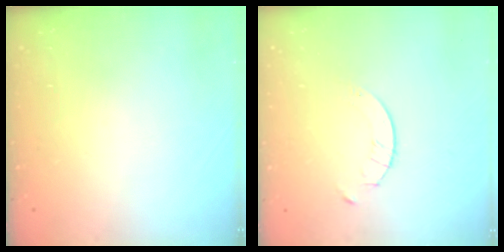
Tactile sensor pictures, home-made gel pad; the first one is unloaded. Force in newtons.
{"total": 2.1, "press": 2.1, "slide": 0.3}